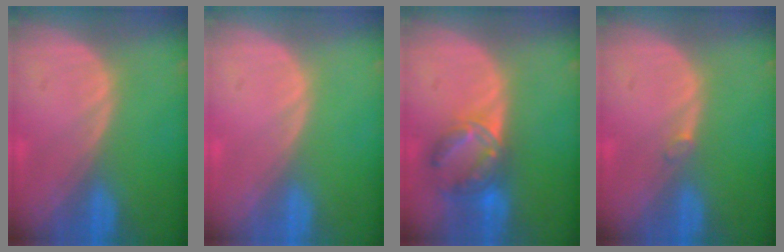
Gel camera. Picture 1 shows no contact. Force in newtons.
{"total": 0.0}
{"total": 7.3, "press": 6.3, "slide": 3.7}
{"total": 0.7, "press": 0.7, "slide": 0.2}